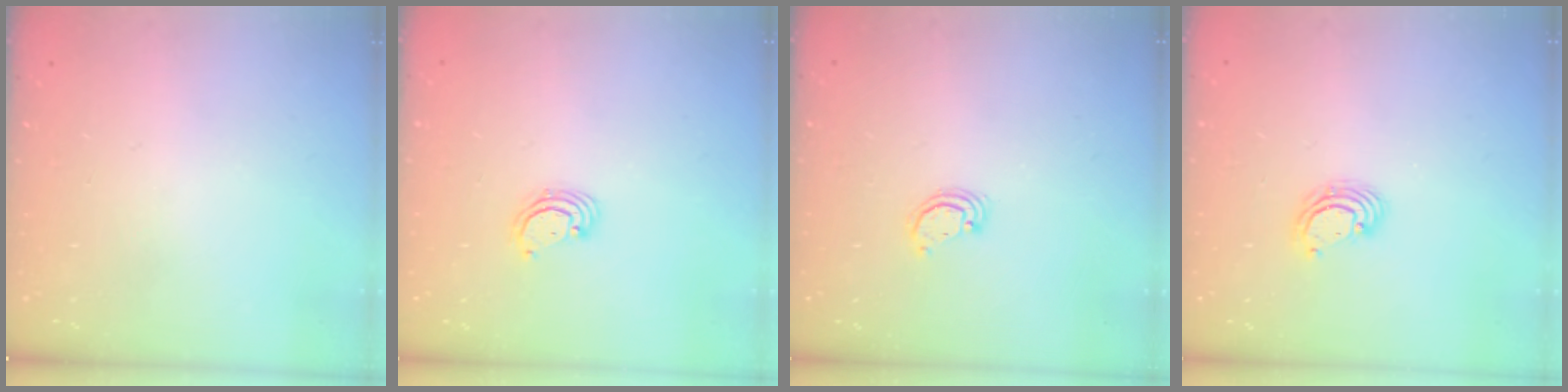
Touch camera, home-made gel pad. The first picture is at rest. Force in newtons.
{"total": 3.3, "press": 3.3, "slide": 0.3}
{"total": 2.5, "press": 2.5, "slide": 0.2}
{"total": 3.3, "press": 3.3, "slide": 0.2}